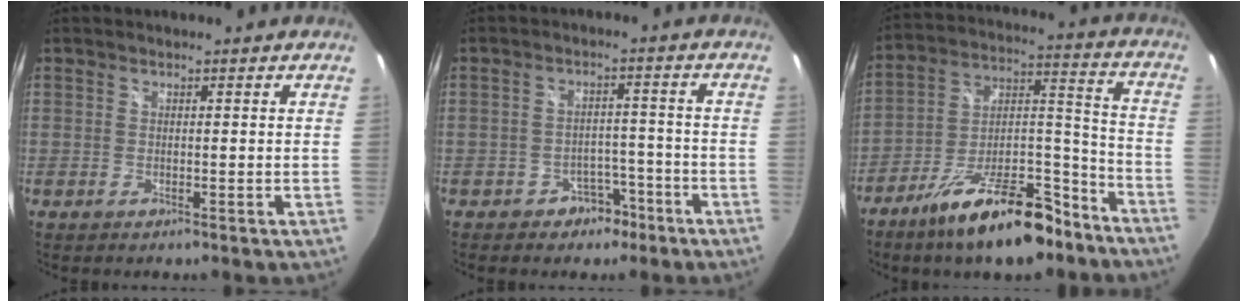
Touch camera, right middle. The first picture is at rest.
{"total": 5.1, "force": [-3.4, 3.5, 1.4], "torque": [-0.030, 0.017, -0.041]}
{"total": 19.3, "force": [-13.3, 7.0, 12.1], "torque": [-0.198, 0.021, -0.207]}